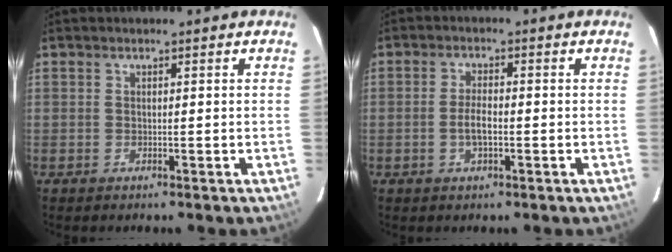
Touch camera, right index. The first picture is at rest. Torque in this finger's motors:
{"motor_torque": [0.94, 0.04, 0.27, 0.08]}